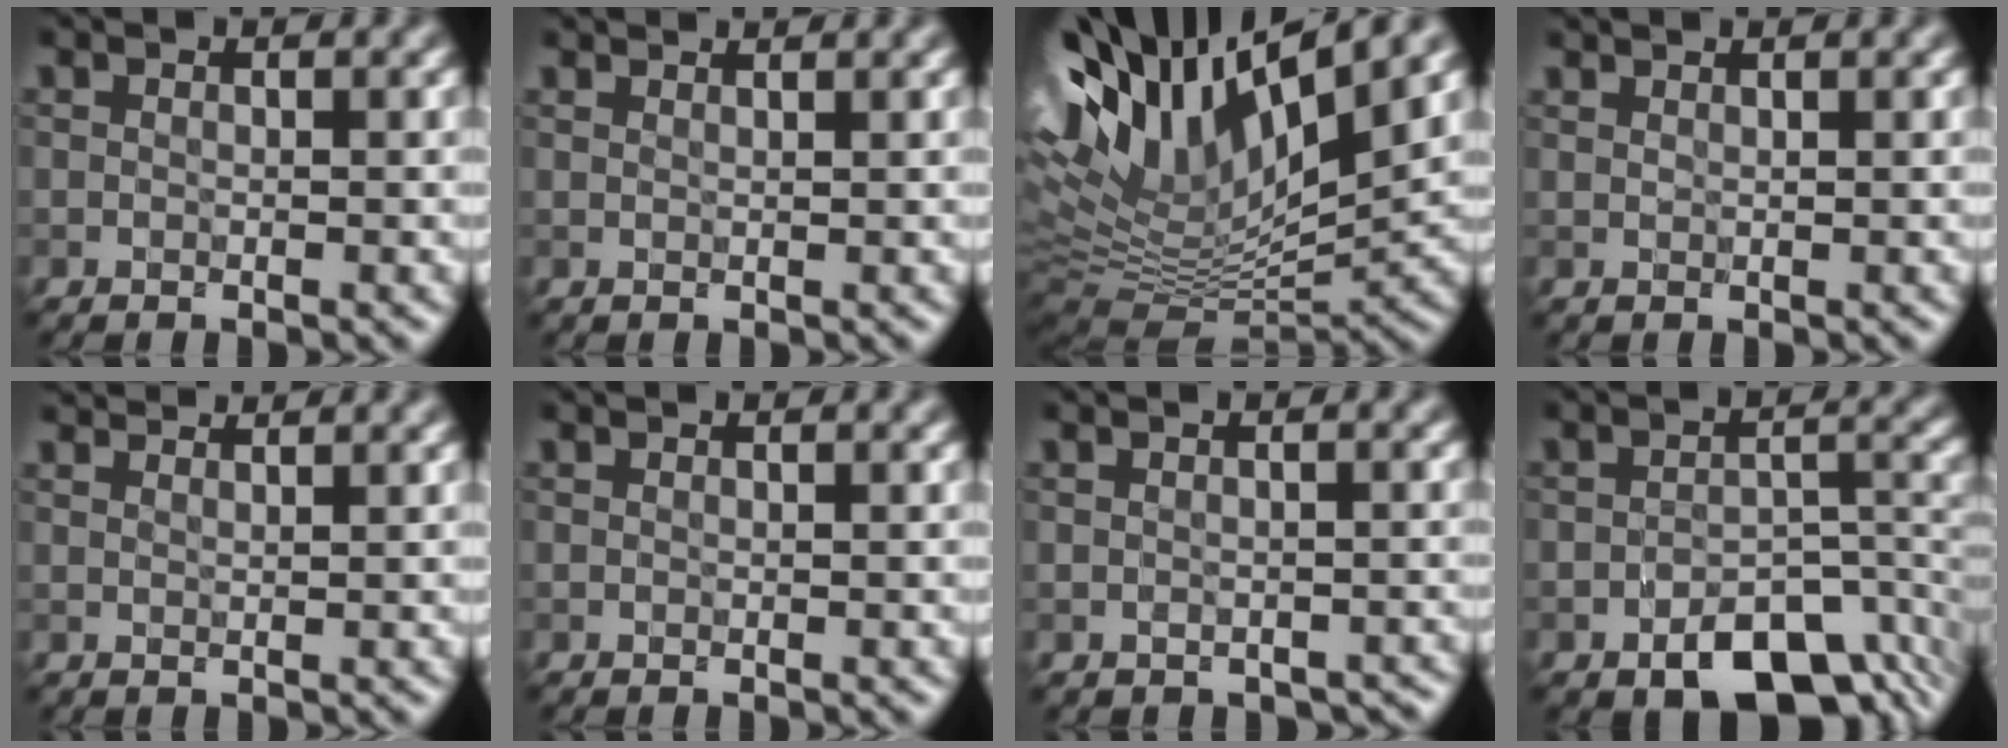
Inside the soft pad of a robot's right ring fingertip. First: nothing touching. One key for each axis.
{"total": 2.0, "fx": 1.9, "fy": 0.4, "fz": 0.5, "tx": -0.007, "ty": -0.004, "tz": 0.019}
{"total": 14.8, "fx": 6.0, "fy": 6.0, "fz": 12.2, "tx": -0.239, "ty": 0.017, "tz": 0.109}
{"total": 0.9, "fx": 0.9, "fy": 0.0, "fz": 0.1, "tx": -0.003, "ty": -0.003, "tz": 0.014}
{"total": 3.9, "fx": 3.5, "fy": 1.0, "fz": 1.4, "tx": -0.023, "ty": 0.009, "tz": 0.046}
{"total": 0.0}
{"total": 1.6, "fx": -1.1, "fy": 1.0, "fz": 0.5, "tx": -0.002, "ty": -0.010, "tz": -0.012}
{"total": 7.4, "fx": -4.5, "fy": 3.8, "fz": 4.6, "tx": -0.054, "ty": -0.009, "tz": -0.066}